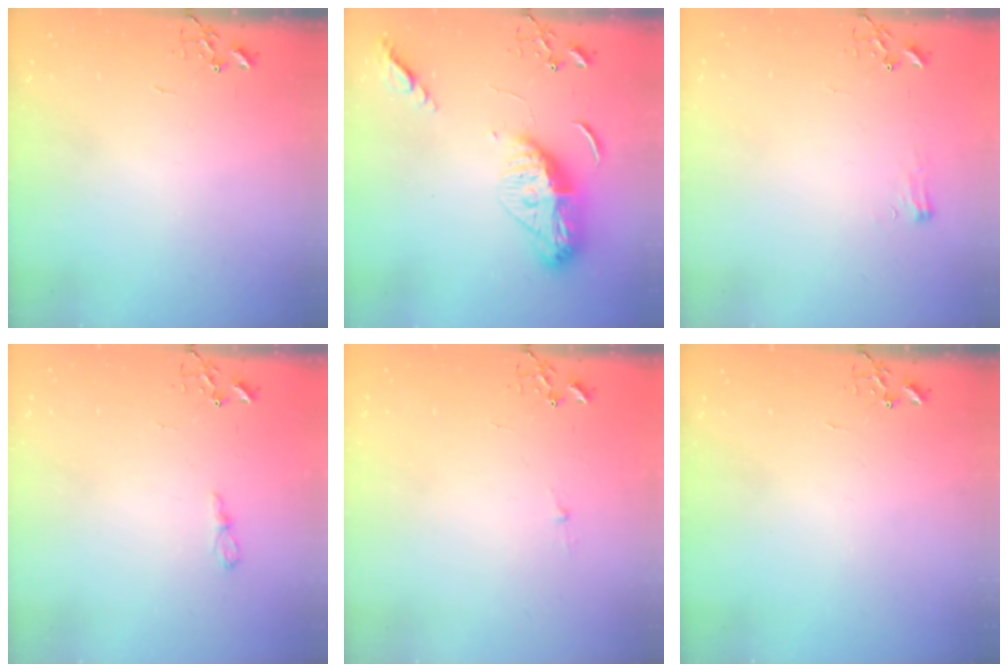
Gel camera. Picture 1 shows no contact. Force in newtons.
{"total": 13.7, "press": 13.7, "slide": 1.4}
{"total": 5.5, "press": 5.5, "slide": 0.7}
{"total": 5.7, "press": 5.7, "slide": 0.3}
{"total": 2.6, "press": 2.5, "slide": 0.4}
{"total": 0.0}